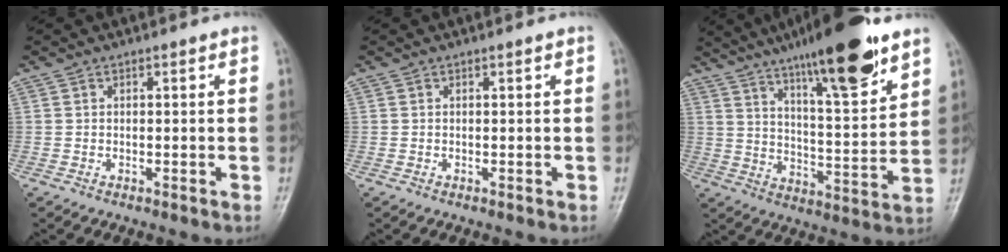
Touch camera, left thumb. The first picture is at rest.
{"total": 0.0}
{"total": 19.7, "force": [13.2, 3.7, 14.1], "torque": [-0.197, -0.062, 0.211]}